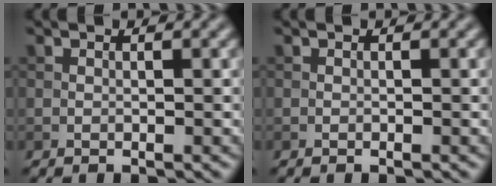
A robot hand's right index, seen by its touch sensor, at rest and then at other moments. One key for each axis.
{"total": 0.0}